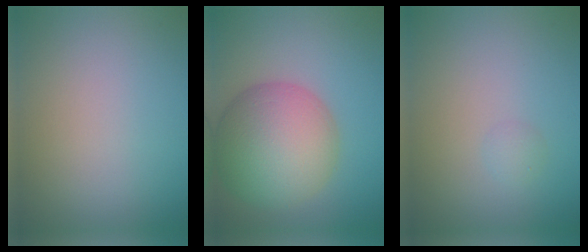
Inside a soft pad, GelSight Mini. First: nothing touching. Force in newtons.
{"total": 10.6, "press": 10.6, "slide": 0.5}
{"total": 0.9, "press": 0.9, "slide": 0.0}